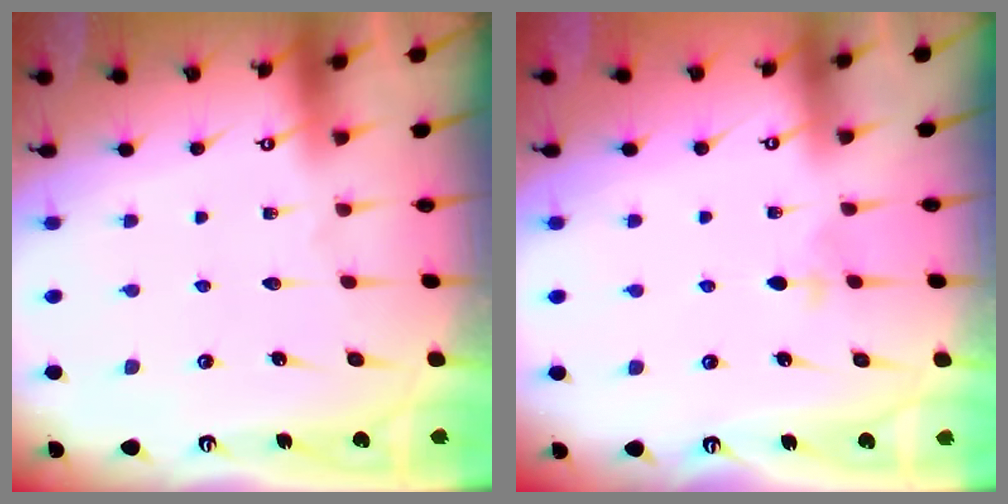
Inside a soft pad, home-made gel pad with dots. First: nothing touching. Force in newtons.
{"total": 1.9, "press": 1.9, "slide": 0.4}